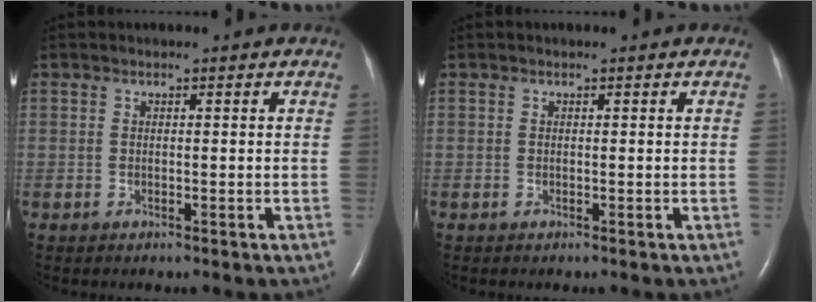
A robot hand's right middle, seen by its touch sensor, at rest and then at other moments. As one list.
[{"total": 0.0}]